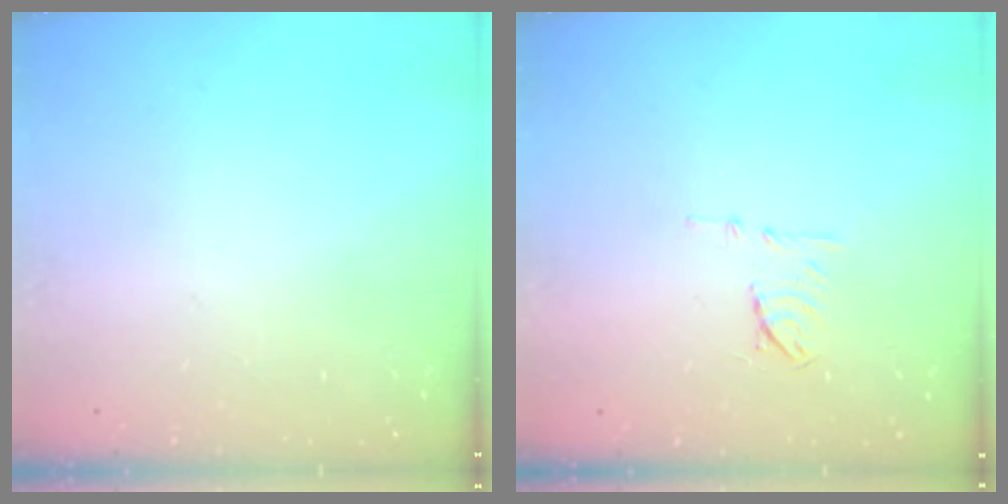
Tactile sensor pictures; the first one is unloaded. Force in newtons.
{"total": 6.7, "press": 6.6, "slide": 0.9}